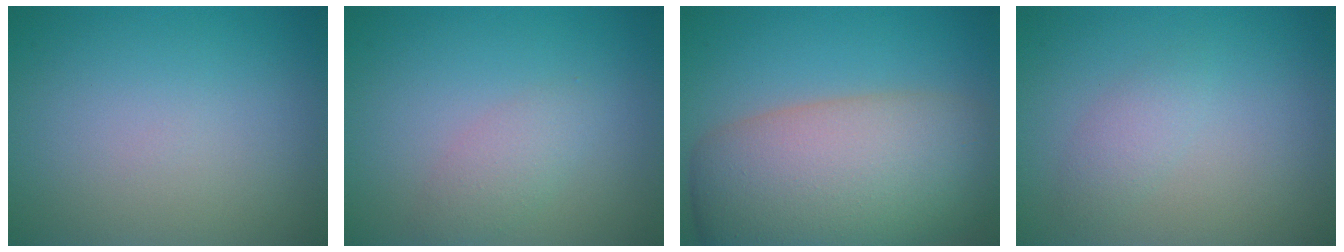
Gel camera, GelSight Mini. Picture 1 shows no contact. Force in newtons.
{"total": 2.0, "press": 2.0, "slide": 0.1}
{"total": 11.9, "press": 11.9, "slide": 0.8}
{"total": 1.4, "press": 1.4, "slide": 0.1}